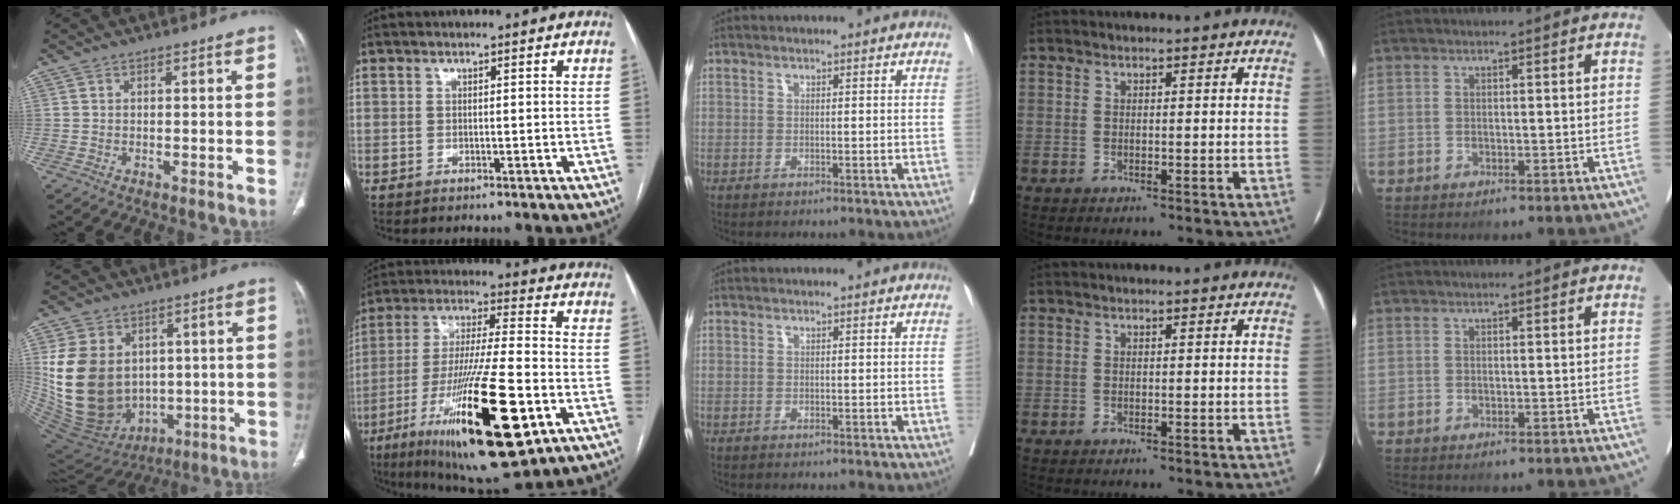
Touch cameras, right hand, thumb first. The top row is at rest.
{"thumb": {"total": 20.8, "force": [2.0, 16.0, 13.1], "torque": [-0.237, -0.014, 0.073]}, "index": {"total": 24.1, "force": [-9.8, 3.9, 21.7], "torque": [-0.384, -0.038, -0.156]}}